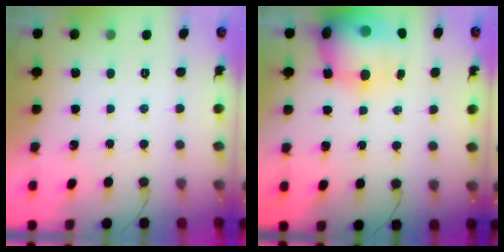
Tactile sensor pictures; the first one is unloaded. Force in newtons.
{"total": 19.1, "press": 17.0, "slide": 8.7}